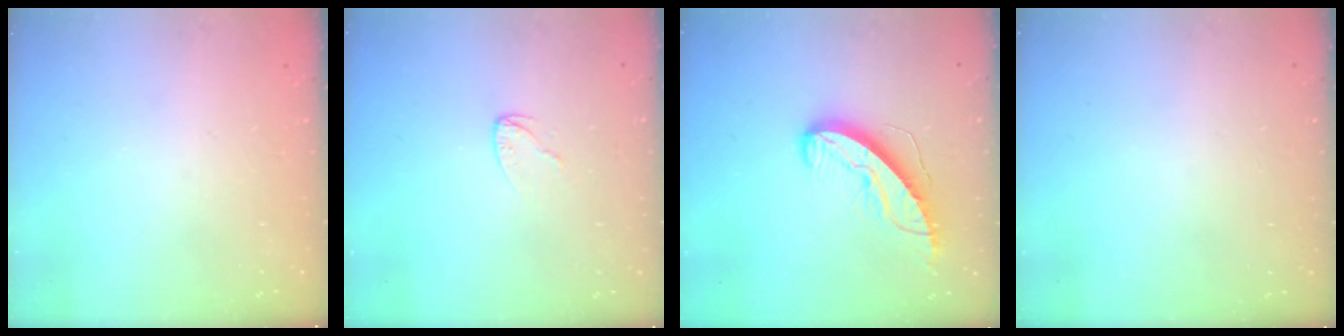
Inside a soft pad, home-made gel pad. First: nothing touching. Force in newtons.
{"total": 2.4, "press": 2.4, "slide": 0.2}
{"total": 11.0, "press": 11.0, "slide": 1.0}
{"total": 0.0}